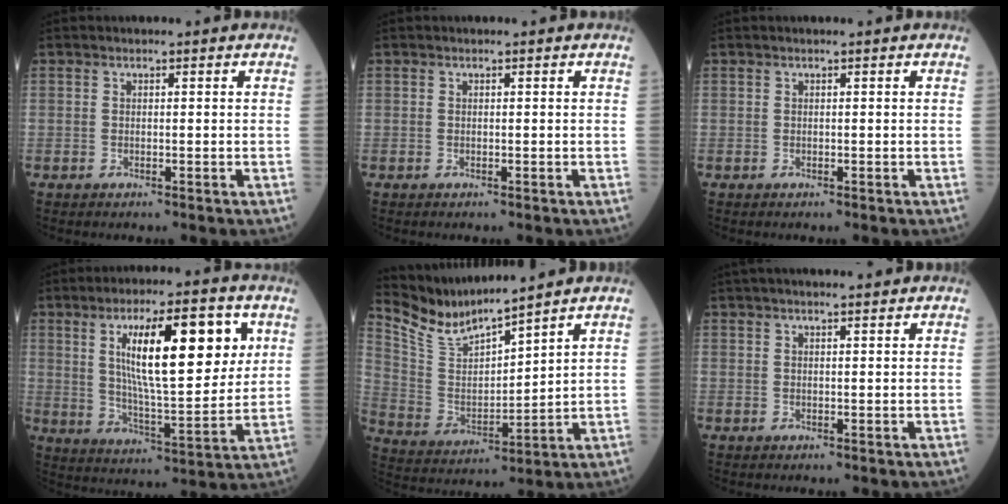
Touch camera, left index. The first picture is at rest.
{"total": 0.0}
{"total": 0.0}
{"total": 16.0, "force": [5.2, 3.7, 14.7], "torque": [-0.248, 0.003, 0.086]}
{"total": 9.5, "force": [9.1, -0.2, 2.6], "torque": [-0.079, -0.003, 0.198]}
{"total": 5.6, "force": [4.7, 0.4, 3.0], "torque": [-0.043, 0.023, 0.066]}